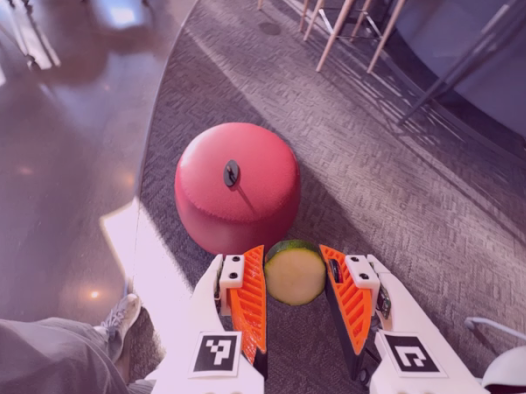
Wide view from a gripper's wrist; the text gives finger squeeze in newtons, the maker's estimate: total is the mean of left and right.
{"total": 13.2, "left": 13.2, "right": 13.2}